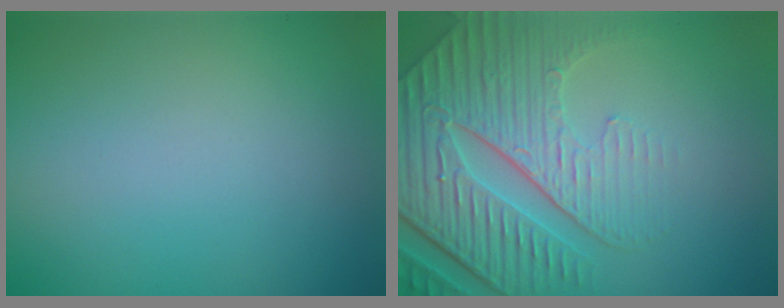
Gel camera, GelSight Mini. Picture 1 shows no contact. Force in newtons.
{"total": 8.9, "press": 6.2, "slide": 6.4}